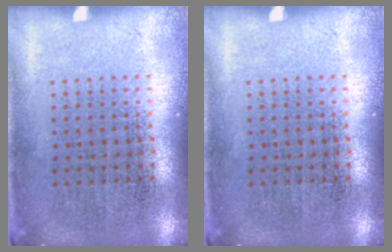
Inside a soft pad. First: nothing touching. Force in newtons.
{"total": 0.0}